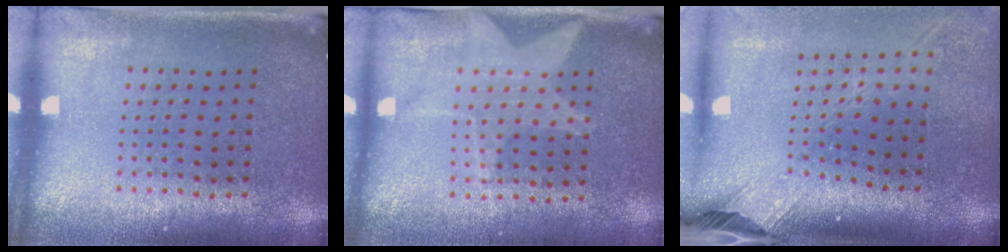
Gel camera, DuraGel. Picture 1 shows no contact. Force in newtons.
{"total": 1.6, "press": 1.5, "slide": 0.6}
{"total": 2.6, "press": 1.9, "slide": 1.8}